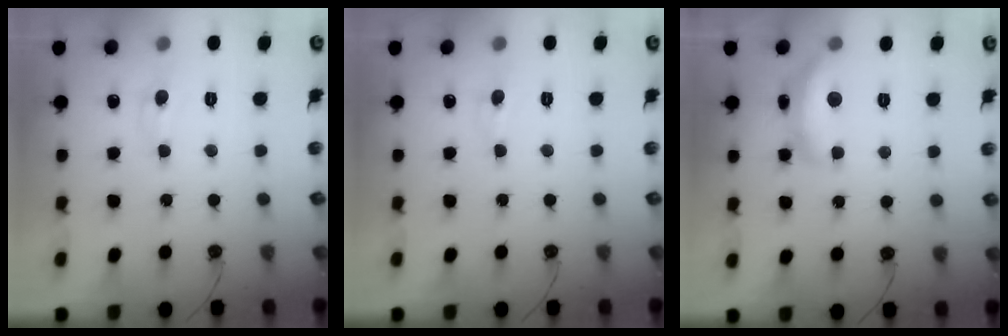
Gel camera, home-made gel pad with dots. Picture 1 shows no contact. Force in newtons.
{"total": 0.0}
{"total": 7.3, "press": 7.3, "slide": 0.7}